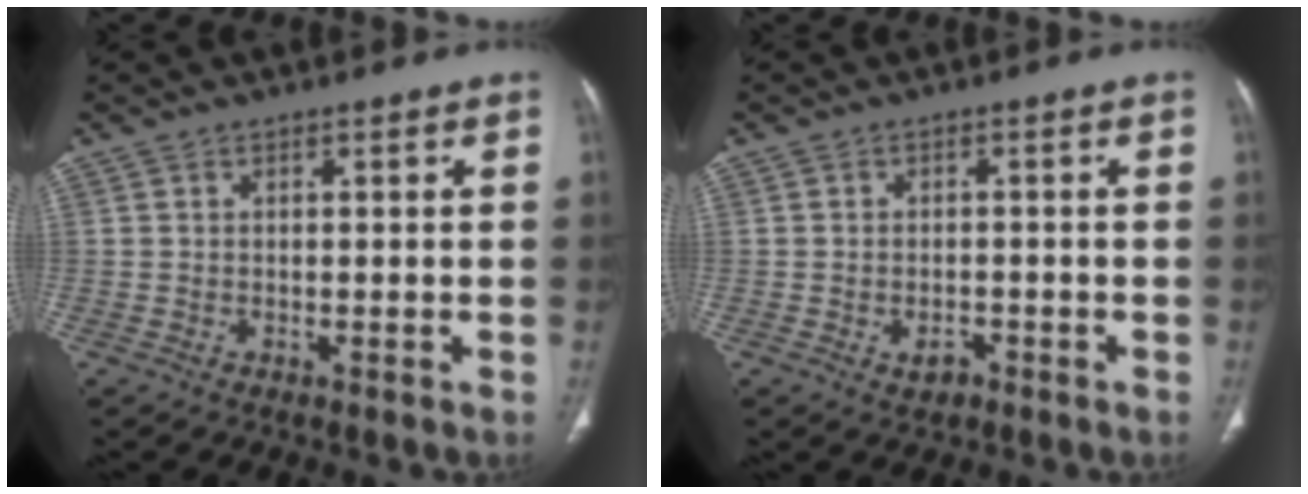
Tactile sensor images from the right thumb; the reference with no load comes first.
{"total": 2.5, "force": [-1.2, 1.6, 1.4], "torque": [-0.018, 0.007, -0.014]}